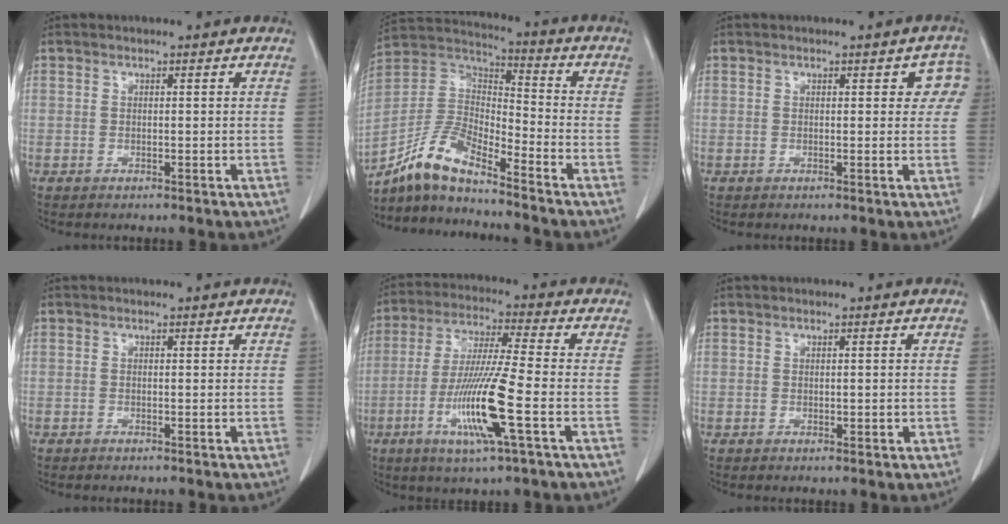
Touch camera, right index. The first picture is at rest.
{"total": 11.0, "force": [-9.2, 1.9, 5.6], "torque": [-0.128, 0.016, -0.180]}
{"total": 3.5, "force": [1.1, 1.7, 2.9], "torque": [-0.013, 0.008, 0.004]}
{"total": 0.0}
{"total": 12.8, "force": [-4.1, -0.3, 12.1], "torque": [-0.244, -0.018, -0.081]}
{"total": 0.7, "force": [0.0, 0.6, 0.4], "torque": [-0.003, 0.001, 0.004]}